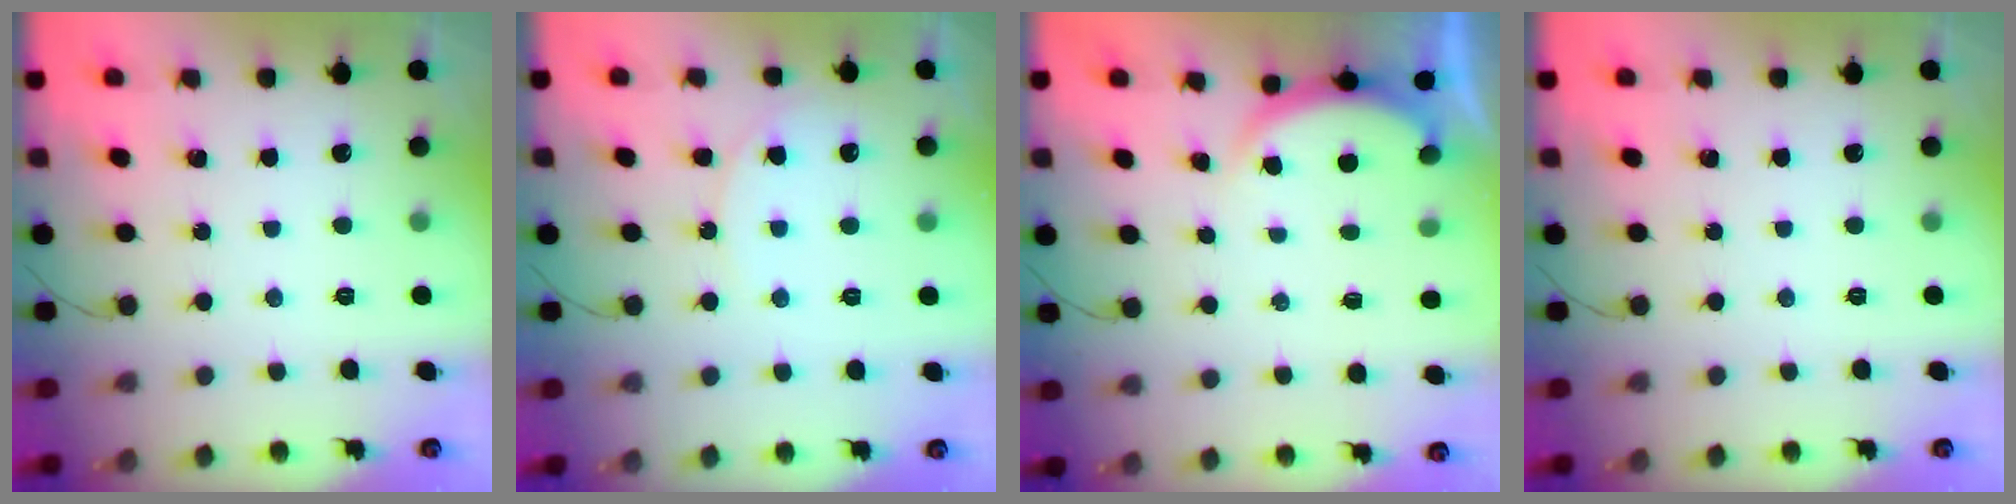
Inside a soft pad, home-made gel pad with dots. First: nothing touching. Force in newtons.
{"total": 5.7, "press": 5.7, "slide": 0.7}
{"total": 3.0, "press": 2.9, "slide": 0.6}
{"total": 0.0}